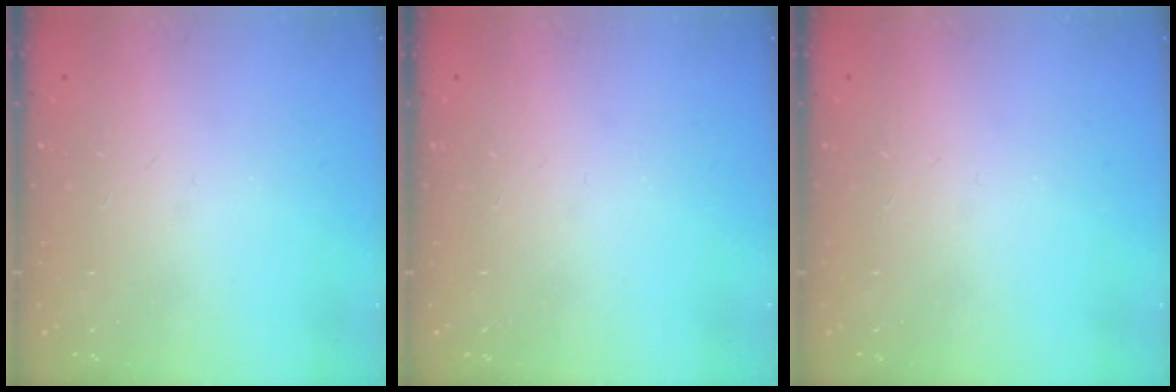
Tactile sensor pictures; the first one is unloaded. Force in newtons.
{"total": 0.0}
{"total": 0.0}